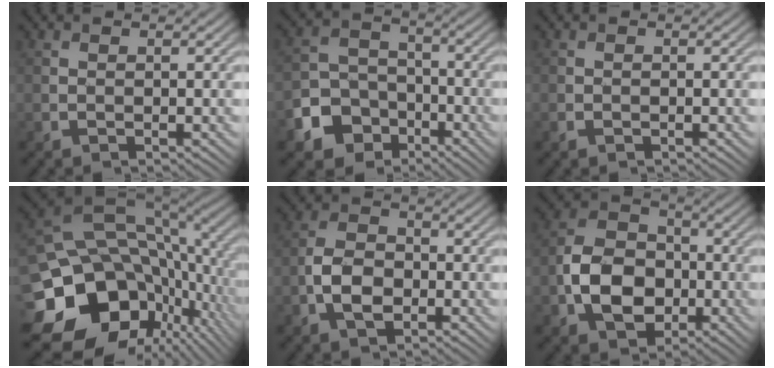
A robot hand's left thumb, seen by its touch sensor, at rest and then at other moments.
{"total": 8.3, "force": [-4.4, 6.5, 2.9], "torque": [-0.071, -0.020, -0.099]}
{"total": 0.8, "force": [-0.5, 0.5, 0.4], "torque": [-0.007, -0.004, -0.008]}
{"total": 19.9, "force": [-3.1, 15.4, 12.2], "torque": [-0.261, -0.024, -0.011]}
{"total": 5.4, "force": [-2.0, 3.6, 3.5], "torque": [-0.070, 0.000, -0.044]}
{"total": 9.3, "force": [-2.6, 7.0, 5.5], "torque": [-0.112, -0.005, -0.060]}